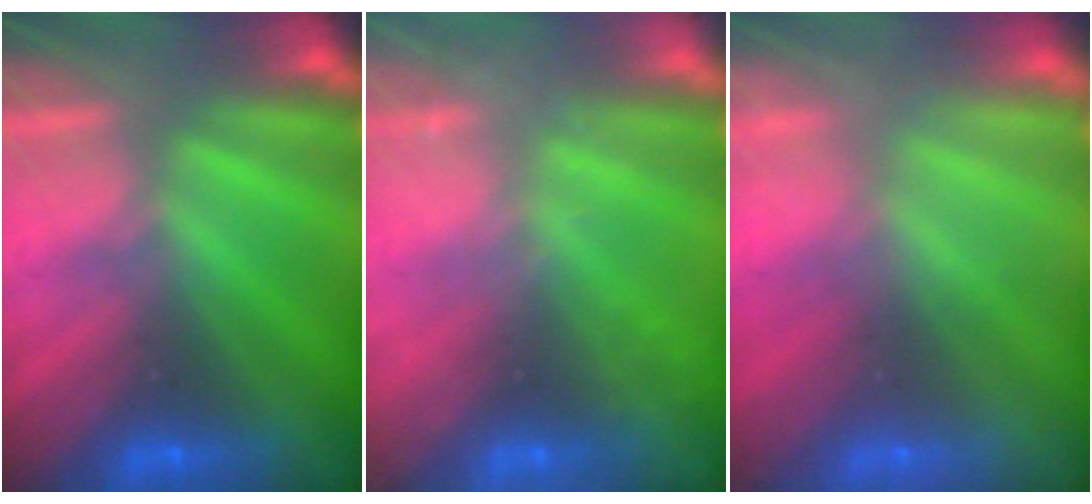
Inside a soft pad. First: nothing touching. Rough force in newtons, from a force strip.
{"total": 2.3}
{"total": 2.2}